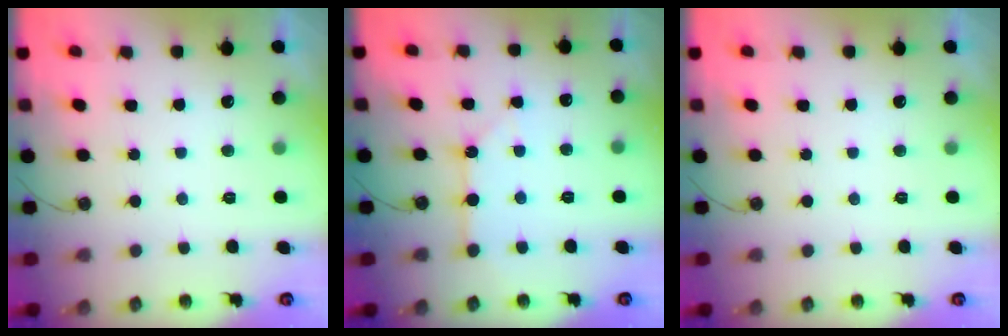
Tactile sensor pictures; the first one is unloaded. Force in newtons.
{"total": 2.4, "press": 2.4, "slide": 0.4}
{"total": 0.0}